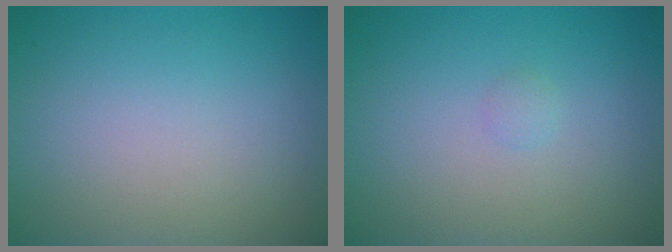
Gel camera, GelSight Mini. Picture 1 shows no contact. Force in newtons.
{"total": 0.5, "press": 0.5, "slide": 0.0}